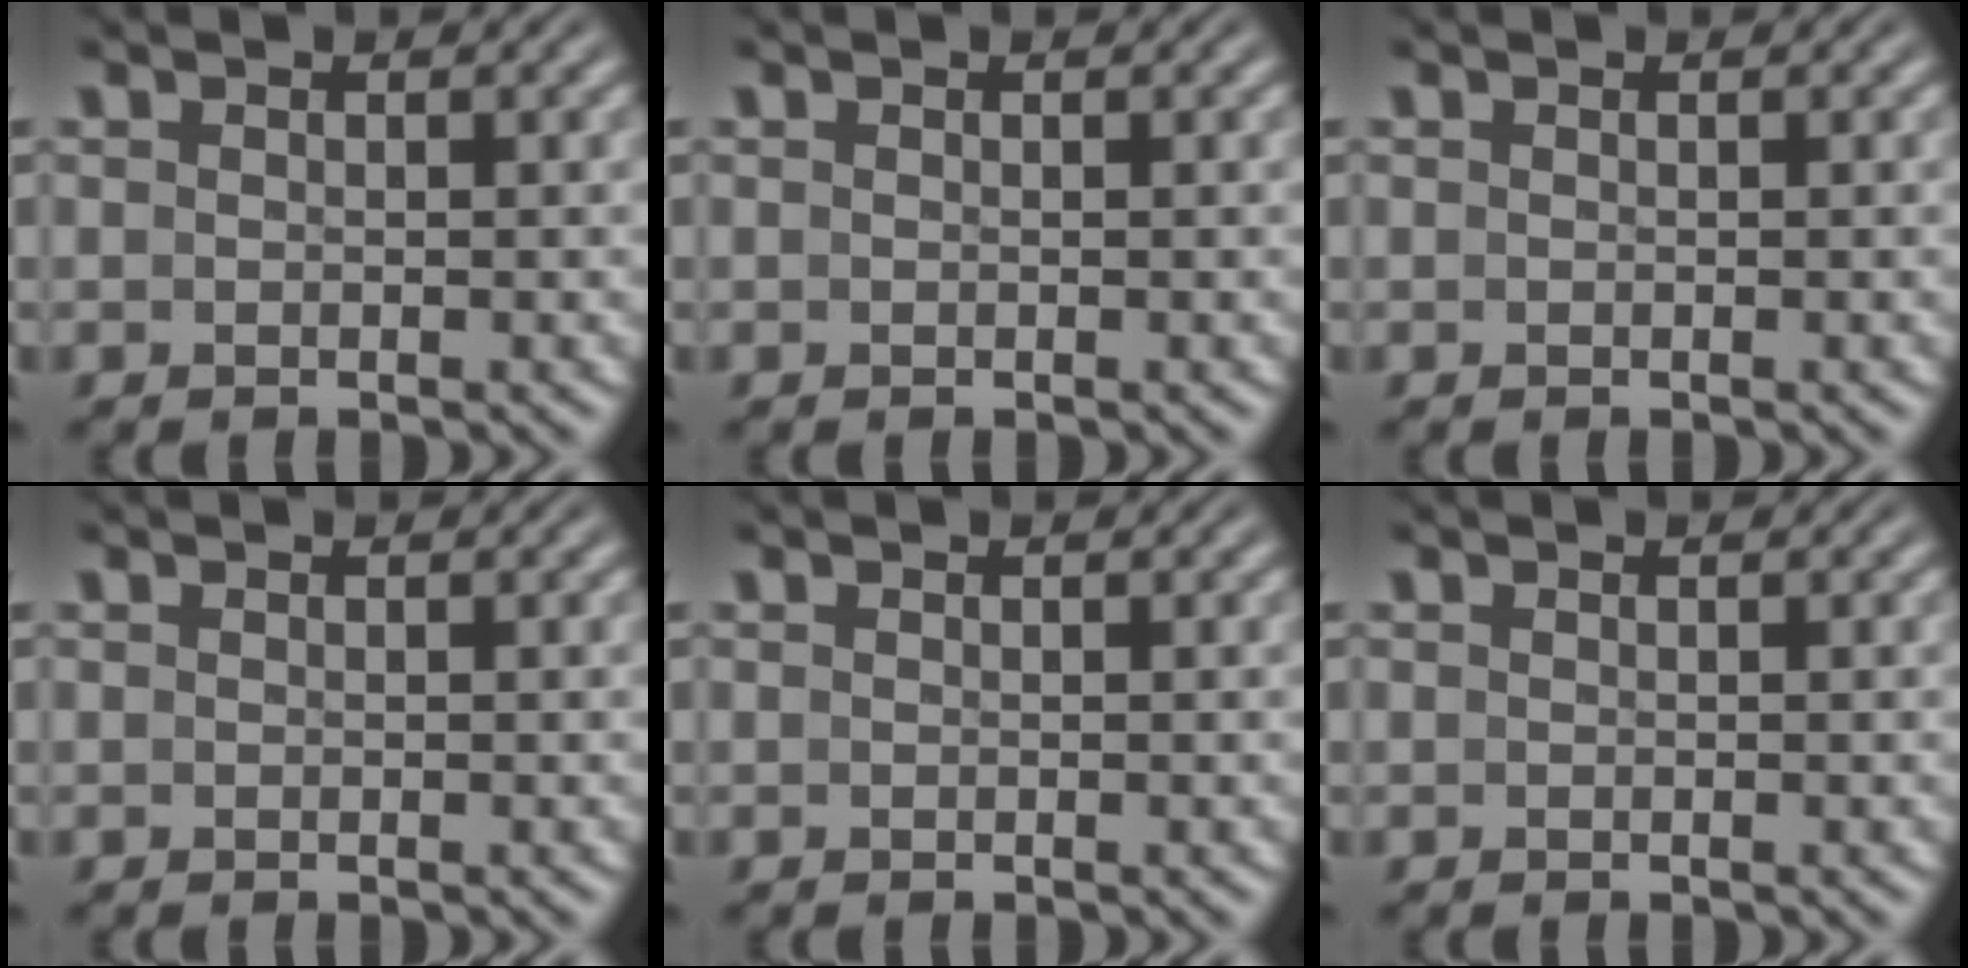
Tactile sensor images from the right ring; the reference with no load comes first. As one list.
[{"total": 0.0}, {"total": 0.0}, {"total": 0.0}, {"total": 0.0}, {"total": 0.0}]